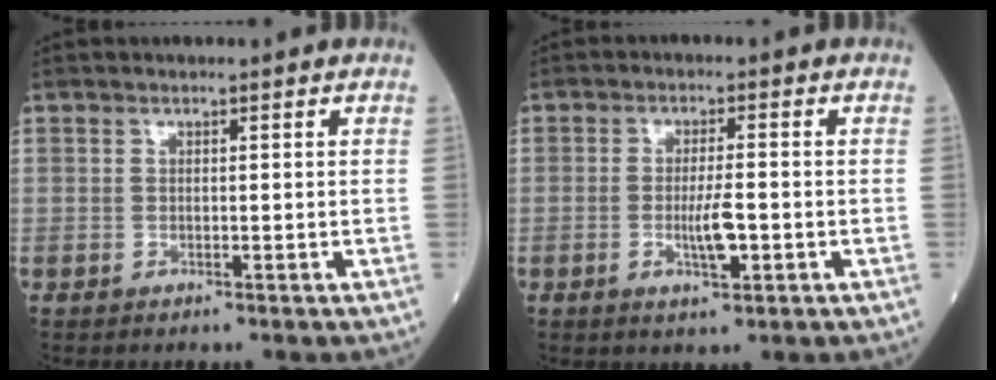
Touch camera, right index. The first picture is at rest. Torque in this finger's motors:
{"motor_torque": [-0.11, -0.04, 0.04, 0.01]}